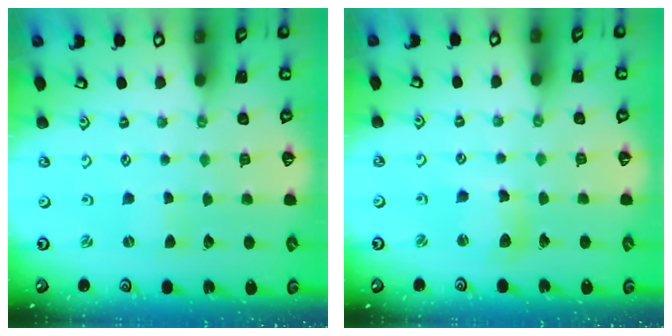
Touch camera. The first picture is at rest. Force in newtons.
{"total": 7.2, "press": 7.1, "slide": 1.2}